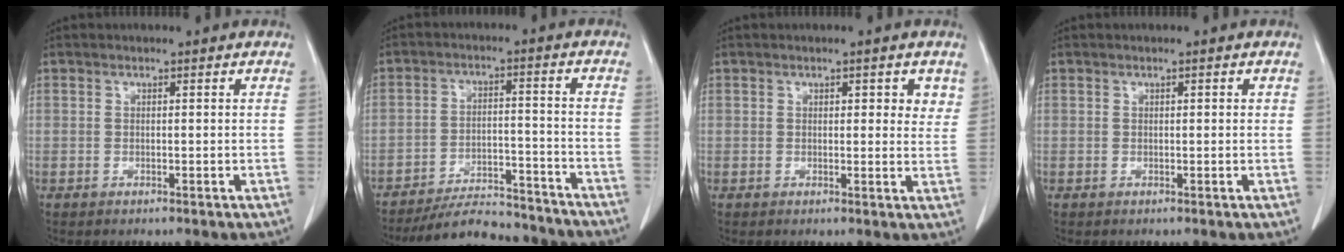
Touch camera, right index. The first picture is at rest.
{"total": 13.1, "force": [-12.4, 2.8, 3.1], "torque": [-0.037, 0.017, -0.180]}
{"total": 3.7, "force": [1.8, 1.7, 2.7], "torque": [-0.021, -0.003, 0.015]}
{"total": 0.7, "force": [0.2, 0.3, 0.6], "torque": [-0.008, 0.002, 0.002]}